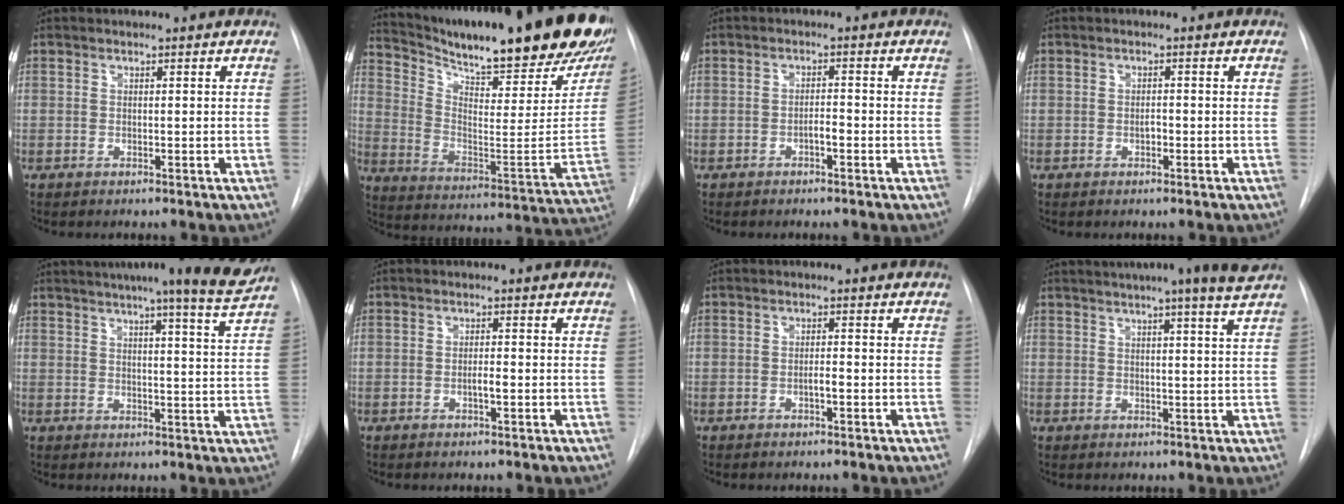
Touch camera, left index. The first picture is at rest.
{"total": 33.4, "force": [26.8, 4.6, 19.4], "torque": [-0.300, -0.085, 0.366]}
{"total": 1.7, "force": [-0.9, 0.4, 1.4], "torque": [-0.022, 0.003, -0.016]}
{"total": 1.0, "force": [-0.4, 0.5, 0.8], "torque": [-0.014, 0.002, -0.007]}
{"total": 14.3, "force": [12.6, -1.7, 6.6], "torque": [-0.103, -0.041, 0.148]}
{"total": 1.5, "force": [-0.5, 0.2, 1.4], "torque": [-0.025, 0.001, -0.009]}
{"total": 1.3, "force": [-0.5, 0.2, 1.2], "torque": [-0.020, 0.002, -0.010]}
{"total": 9.8, "force": [8.2, -1.7, 5.1], "torque": [-0.075, -0.006, 0.089]}